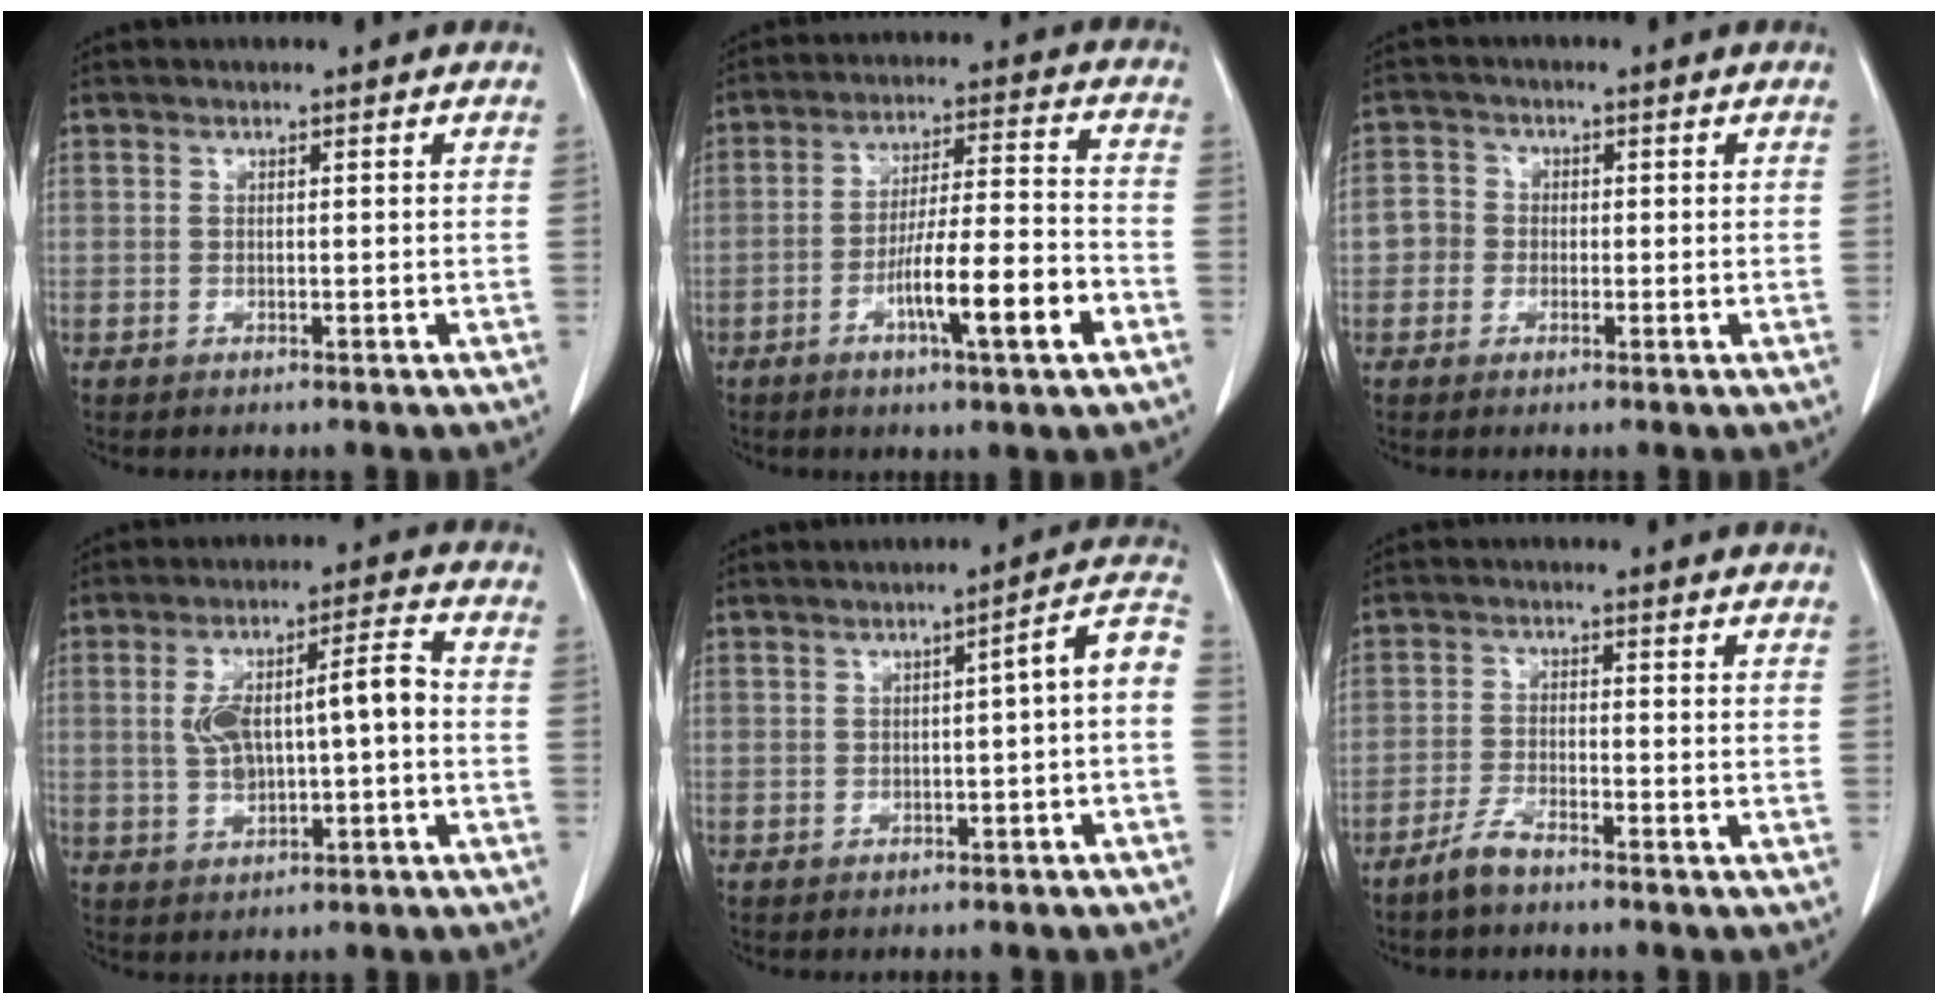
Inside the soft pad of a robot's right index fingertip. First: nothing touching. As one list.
[{"total": 12.0, "force": [-5.1, 0.6, 10.9], "torque": [-0.178, 0.002, -0.083]}, {"total": 3.0, "force": [-0.6, 2.9, 0.8], "torque": [-0.009, 0.015, -0.017]}, {"total": 9.2, "force": [0.0, 2.5, 8.9], "torque": [-0.165, 0.027, 0.005]}, {"total": 5.6, "force": [-1.4, 0.6, 5.4], "torque": [-0.061, 0.022, -0.020]}, {"total": 3.5, "force": [-3.0, 0.5, 1.8], "torque": [-0.044, -0.005, -0.060]}]